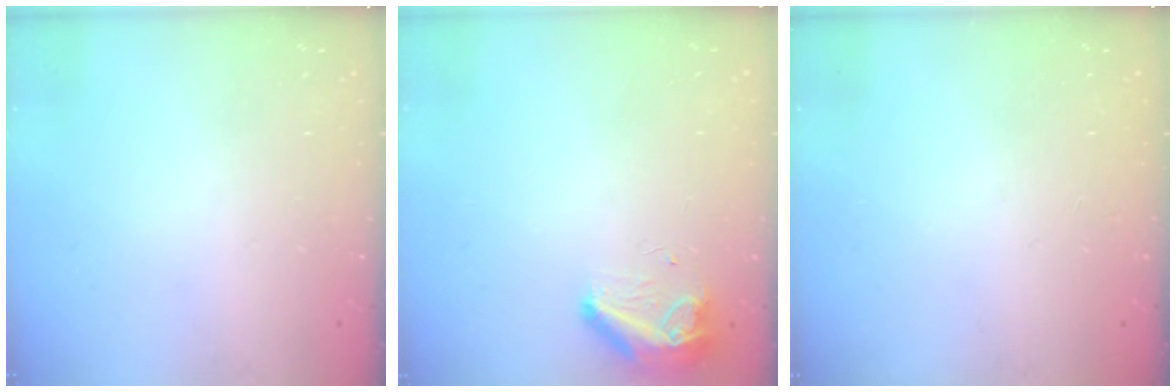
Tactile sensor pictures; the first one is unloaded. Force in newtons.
{"total": 8.5, "press": 8.2, "slide": 2.1}
{"total": 0.0}